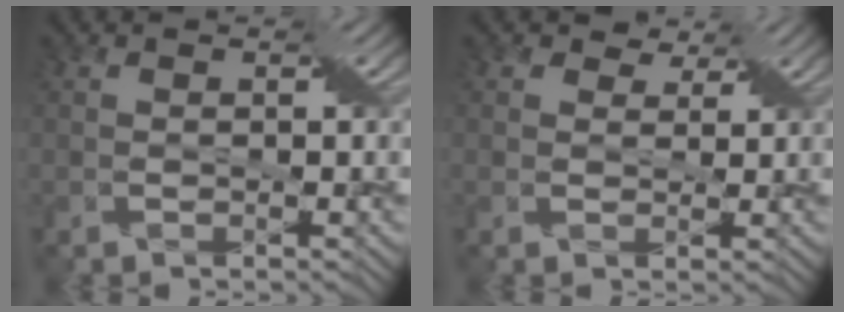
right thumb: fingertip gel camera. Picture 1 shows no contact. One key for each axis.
{"total": 3.0, "fx": 2.3, "fy": 1.7, "fz": 0.9, "tx": -0.021, "ty": -0.007, "tz": 0.033}